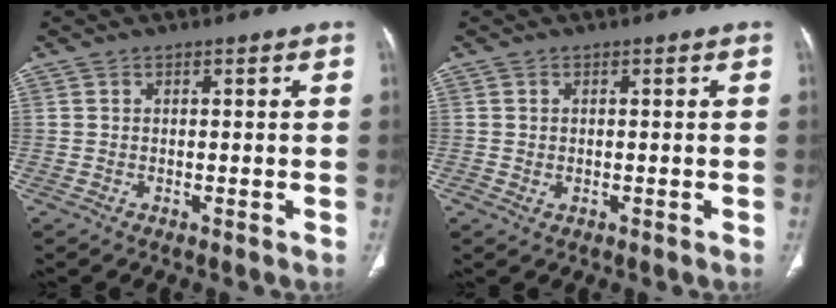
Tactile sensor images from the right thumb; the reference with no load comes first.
{"total": 1.0, "force": [-0.2, 0.8, 0.6], "torque": [-0.011, -0.001, 0.001]}